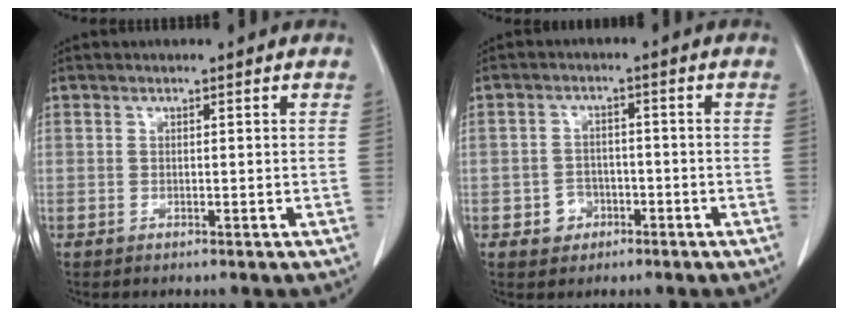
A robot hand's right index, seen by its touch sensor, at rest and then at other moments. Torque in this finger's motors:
{"motor_torque": [0.17, -0.13, -0.03, -0.03]}